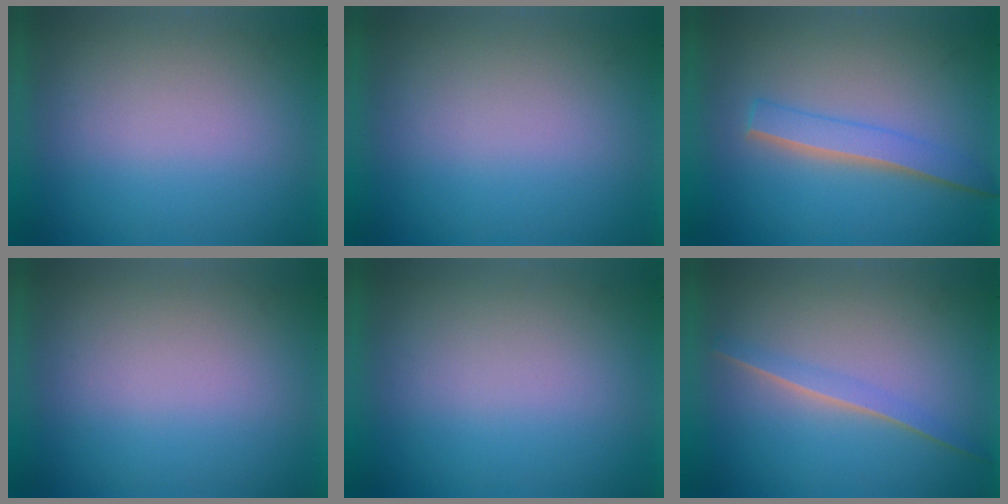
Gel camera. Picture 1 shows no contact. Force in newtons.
{"total": 0.0}
{"total": 2.2}
{"total": 0.0}
{"total": 0.0}
{"total": 1.3}